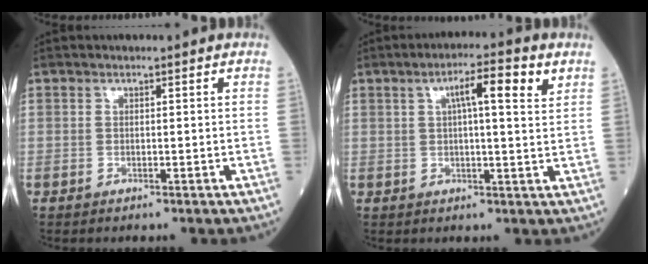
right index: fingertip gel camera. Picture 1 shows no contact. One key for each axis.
{"total": 7.3, "fx": 3.1, "fy": 0.8, "fz": 6.6, "tx": -0.105, "ty": 0.013, "tz": 0.043}